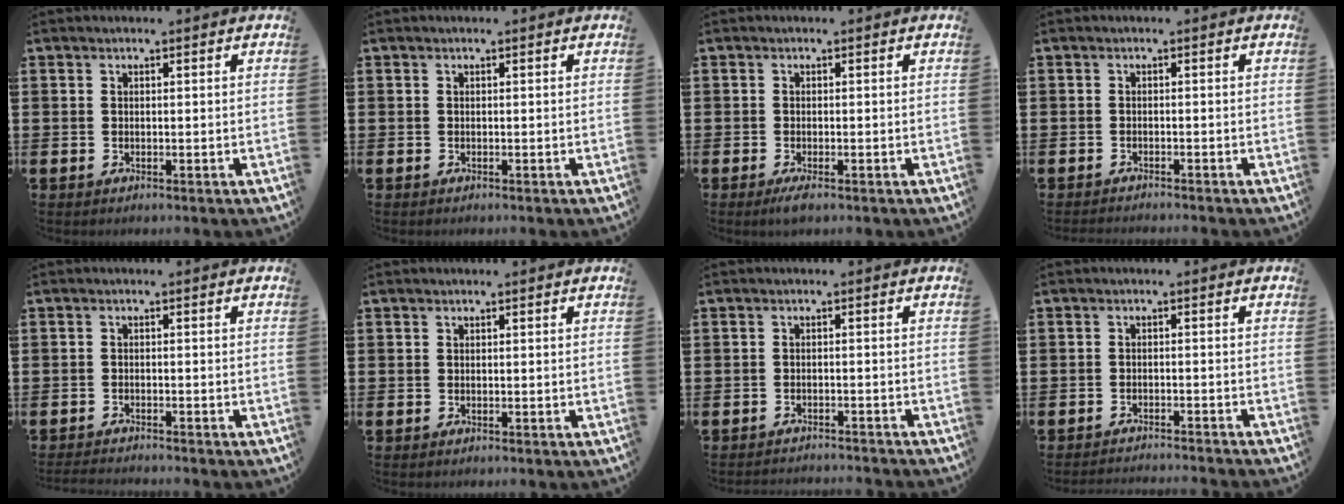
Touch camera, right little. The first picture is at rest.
{"total": 0.0}
{"total": 1.4, "force": [-0.6, 0.3, 1.2], "torque": [-0.022, -0.001, -0.010]}
{"total": 0.7, "force": [-0.7, -0.1, 0.0], "torque": [-0.002, -0.001, -0.015]}
{"total": 1.3, "force": [-1.3, -0.1, 0.2], "torque": [-0.003, 0.000, -0.026]}
{"total": 0.0}
{"total": 1.4, "force": [-1.4, -0.2, -0.1], "torque": [0.000, 0.004, -0.028]}
{"total": 1.5, "force": [-1.5, -0.3, 0.0], "torque": [-0.001, 0.004, -0.030]}